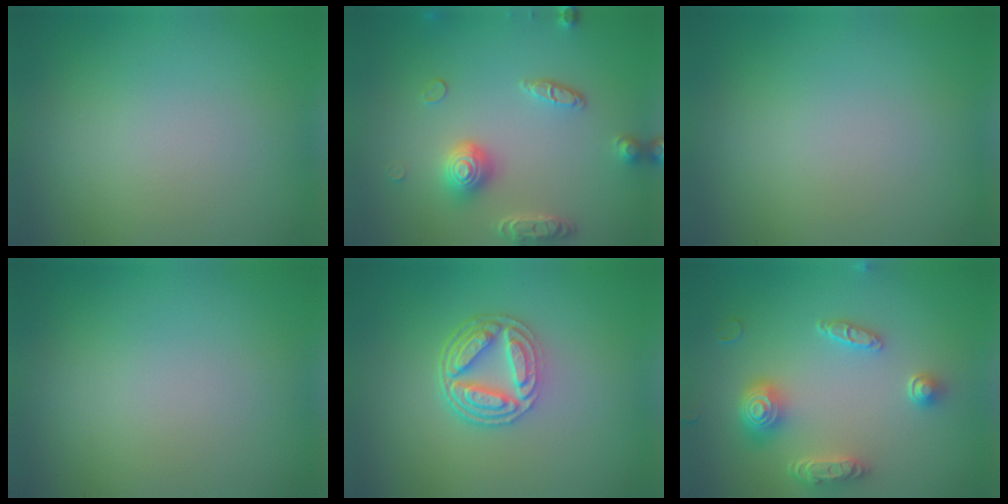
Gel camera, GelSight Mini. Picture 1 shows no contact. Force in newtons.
{"total": 4.4, "press": 3.6, "slide": 2.5}
{"total": 0.0}
{"total": 0.0}
{"total": 5.0, "press": 3.7, "slide": 3.3}
{"total": 4.8, "press": 4.0, "slide": 2.8}